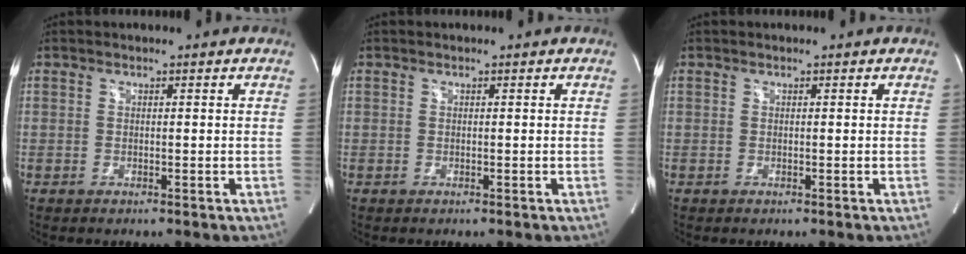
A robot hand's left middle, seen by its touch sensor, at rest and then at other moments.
{"total": 0.0}
{"total": 0.0}